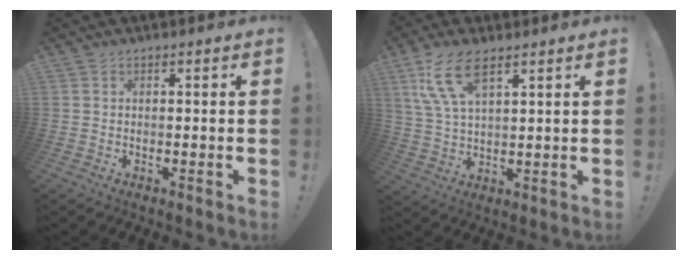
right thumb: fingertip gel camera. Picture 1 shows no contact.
{"total": 11.5, "force": [6.4, 4.2, 8.7], "torque": [-0.178, -0.019, 0.117]}